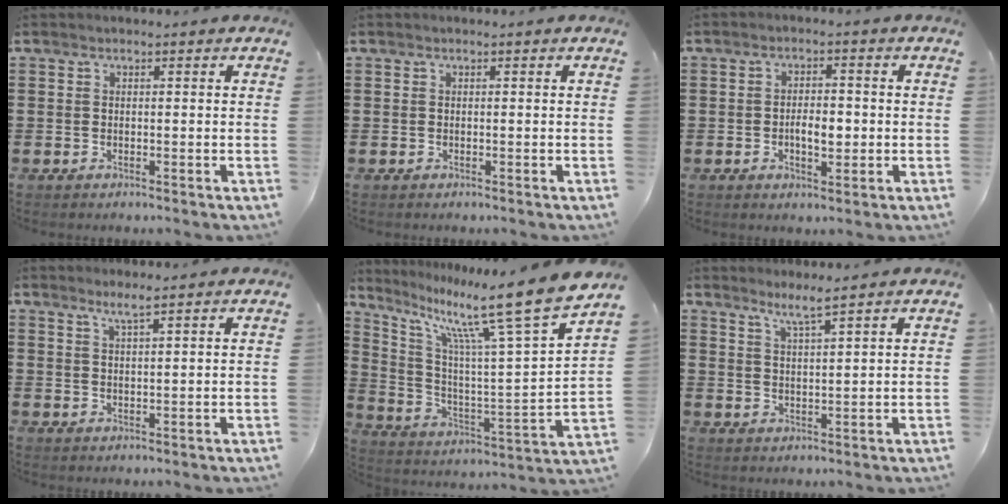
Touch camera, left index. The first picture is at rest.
{"total": 0.0}
{"total": 3.7, "force": [-0.5, 1.8, 3.3], "torque": [-0.054, 0.001, -0.013]}
{"total": 2.3, "force": [1.7, -0.1, 1.4], "torque": [-0.031, 0.001, 0.031]}
{"total": 13.7, "force": [10.2, 0.2, 9.1], "torque": [-0.177, -0.075, 0.150]}
{"total": 3.2, "force": [2.7, -0.5, 1.5], "torque": [-0.038, -0.006, 0.048]}